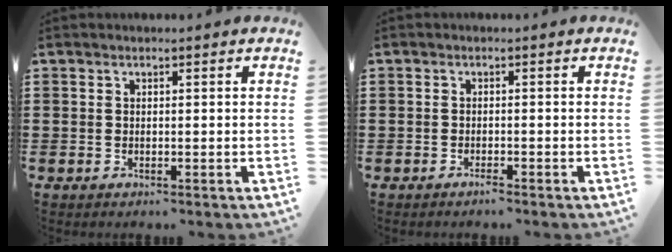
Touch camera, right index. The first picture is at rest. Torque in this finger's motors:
{"motor_torque": [-0.50, -0.02, -1.05, -0.21]}